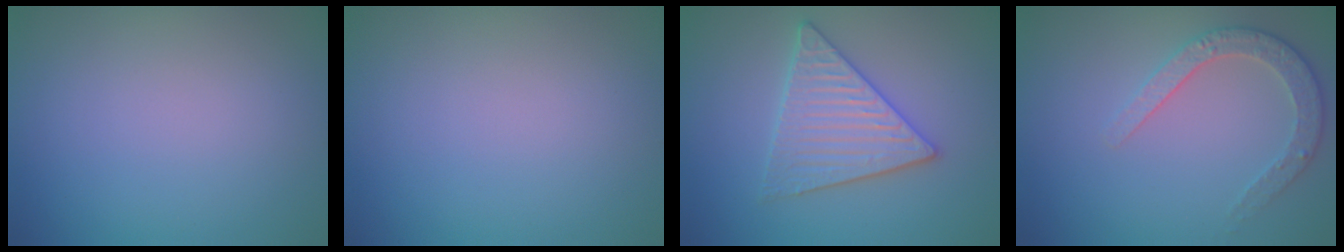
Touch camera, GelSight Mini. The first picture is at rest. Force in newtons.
{"total": 0.0}
{"total": 4.0, "press": 4.0, "slide": 0.5}
{"total": 2.9, "press": 2.8, "slide": 0.7}